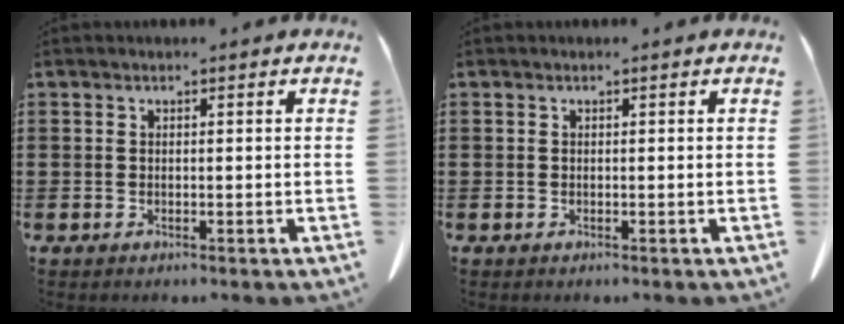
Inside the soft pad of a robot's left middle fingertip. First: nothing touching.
{"total": 0.0}